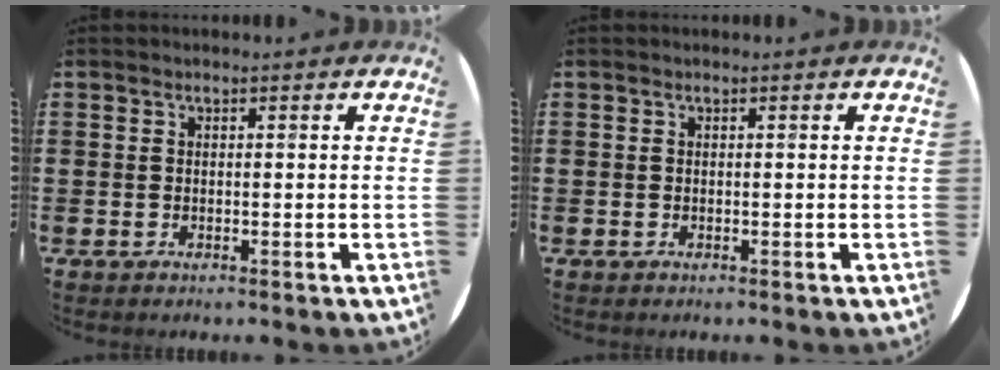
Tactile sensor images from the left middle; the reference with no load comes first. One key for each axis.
{"total": 0.0}